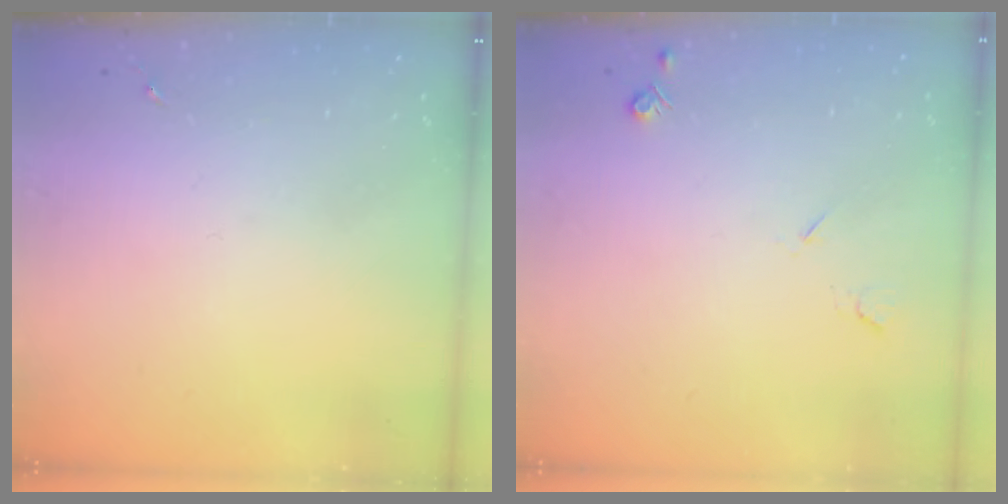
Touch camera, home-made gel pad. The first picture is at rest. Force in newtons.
{"total": 4.6, "press": 4.5, "slide": 0.7}